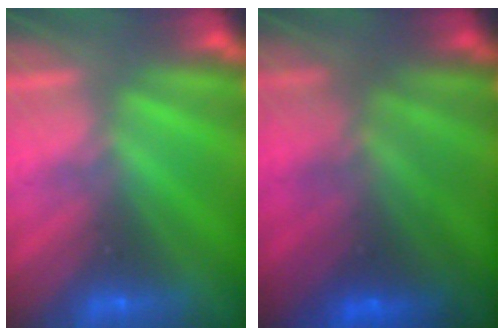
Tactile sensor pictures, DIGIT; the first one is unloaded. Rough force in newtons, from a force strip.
{"total": 7.6}